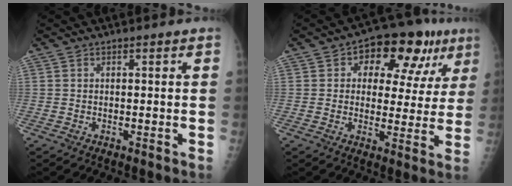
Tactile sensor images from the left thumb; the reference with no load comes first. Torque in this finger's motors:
{"motor_torque": [0.20, 0.25, -0.15, -0.07, 0.12]}